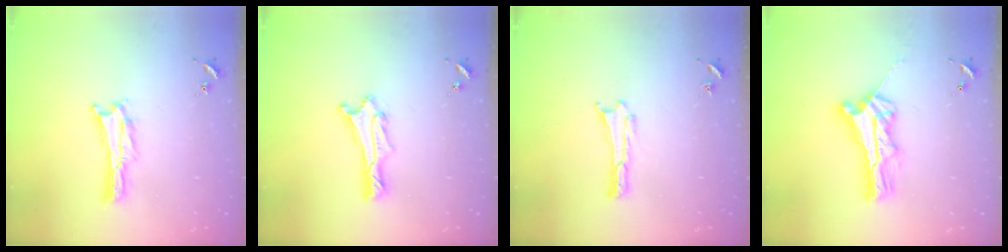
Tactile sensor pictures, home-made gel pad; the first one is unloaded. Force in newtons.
{"total": 1.3, "press": 1.3, "slide": 0.1}
{"total": 0.0}
{"total": 6.0, "press": 6.0, "slide": 0.4}